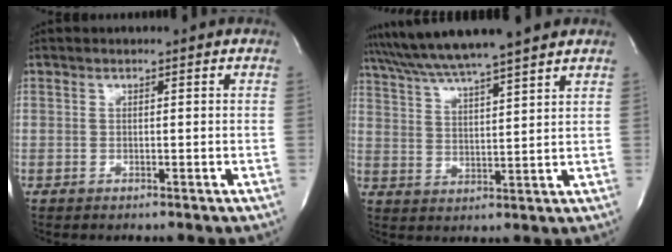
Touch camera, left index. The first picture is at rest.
{"total": 13.0, "force": [11.3, -0.9, 6.3], "torque": [-0.117, 0.024, 0.182]}